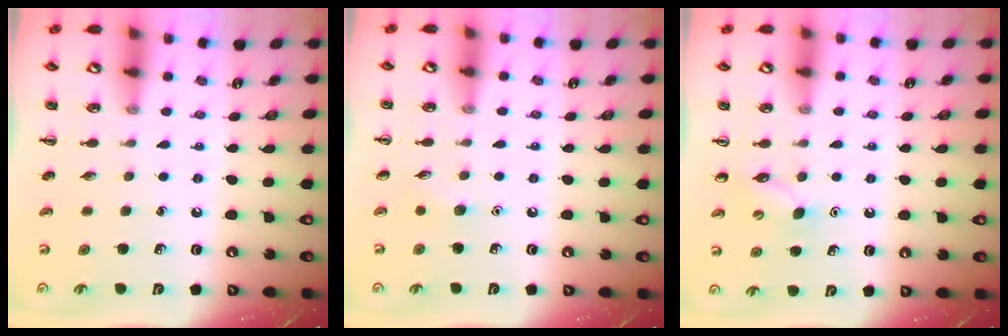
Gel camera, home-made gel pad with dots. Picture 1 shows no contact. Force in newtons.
{"total": 4.5, "press": 4.2, "slide": 1.4}
{"total": 6.1, "press": 5.8, "slide": 1.8}